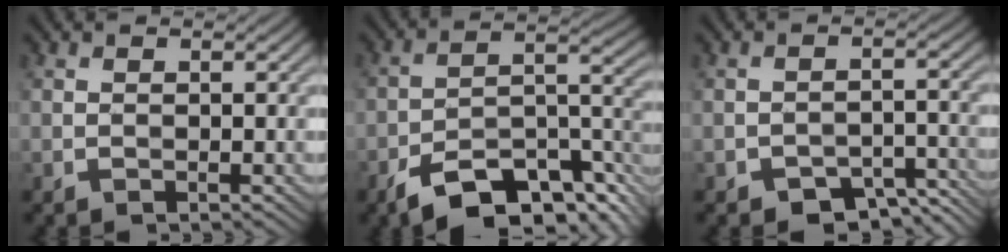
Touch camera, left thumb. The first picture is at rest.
{"total": 13.8, "force": [-9.6, 4.9, 8.6], "torque": [-0.139, -0.008, -0.162]}
{"total": 5.3, "force": [-3.9, 2.5, 2.6], "torque": [-0.031, -0.001, -0.059]}